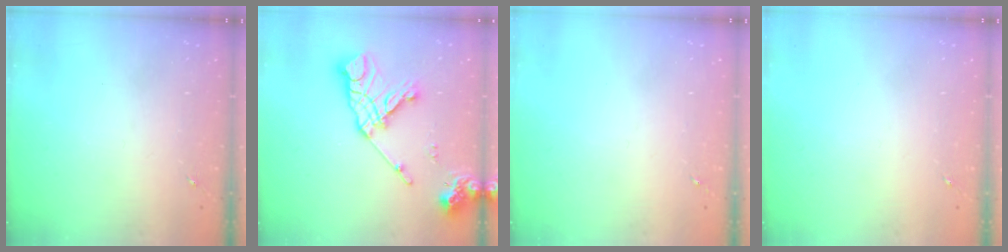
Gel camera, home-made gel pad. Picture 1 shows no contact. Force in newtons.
{"total": 16.5, "press": 16.4, "slide": 2.2}
{"total": 0.0}
{"total": 0.0}